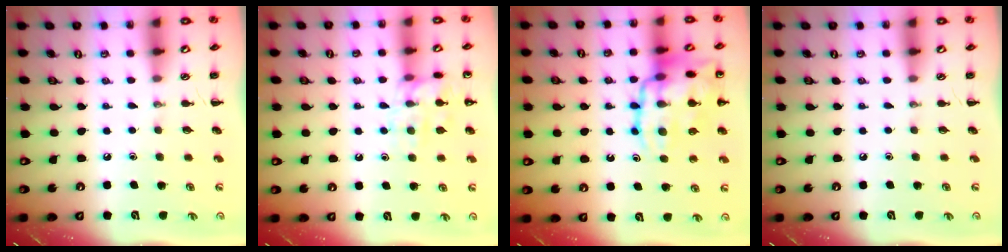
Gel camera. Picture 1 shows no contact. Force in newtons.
{"total": 12.8, "press": 12.8, "slide": 1.0}
{"total": 20.0, "press": 19.8, "slide": 2.3}
{"total": 0.0}